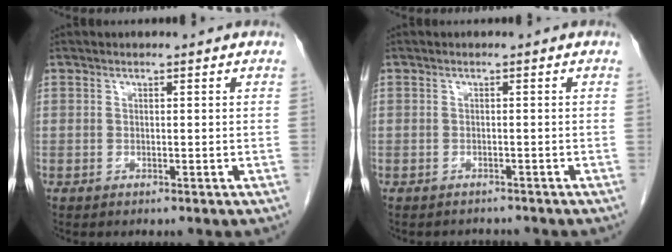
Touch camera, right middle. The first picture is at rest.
{"total": 2.3, "force": [-2.2, 0.7, 0.0], "torque": [-0.004, -0.006, -0.029]}